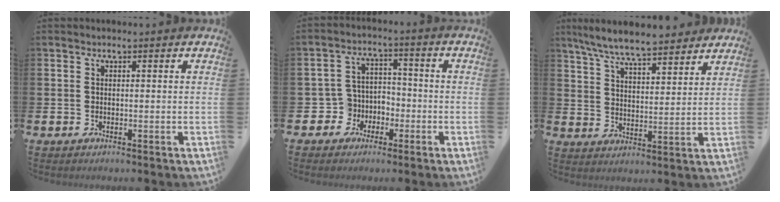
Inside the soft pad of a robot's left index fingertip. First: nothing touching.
{"total": 4.6, "force": [-2.3, 4.0, 0.5], "torque": [-0.030, 0.009, -0.048]}
{"total": 7.9, "force": [7.4, 0.8, 2.5], "torque": [-0.081, -0.036, 0.135]}